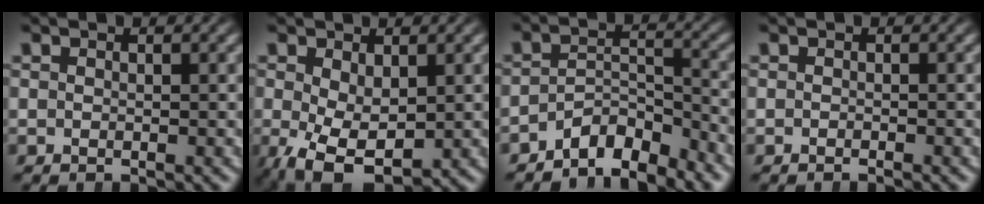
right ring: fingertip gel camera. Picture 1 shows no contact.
{"total": 6.8, "force": [-3.5, 3.6, 4.5], "torque": [-0.095, -0.062, -0.025]}
{"total": 6.3, "force": [-4.7, 2.9, 3.0], "torque": [-0.056, -0.028, -0.071]}
{"total": 0.7, "force": [-0.6, -0.3, 0.1], "torque": [-0.002, 0.000, -0.010]}